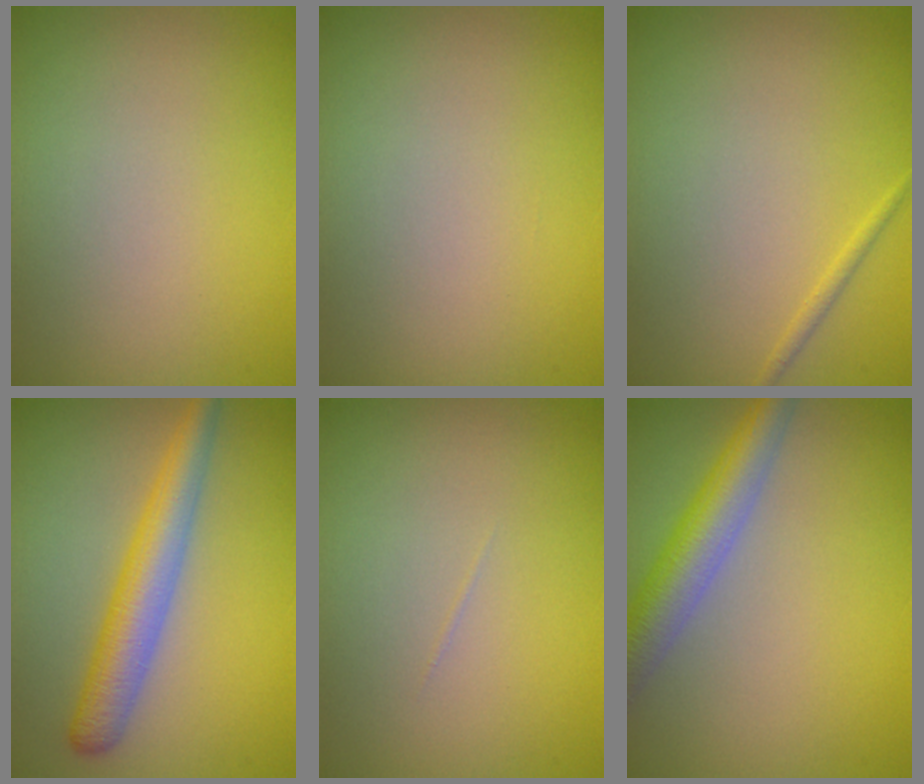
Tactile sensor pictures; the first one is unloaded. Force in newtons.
{"total": 0.0}
{"total": 0.6, "press": 0.6, "slide": 0.1}
{"total": 4.5, "press": 4.5, "slide": 0.1}
{"total": 0.0}
{"total": 5.2, "press": 5.2, "slide": 0.2}